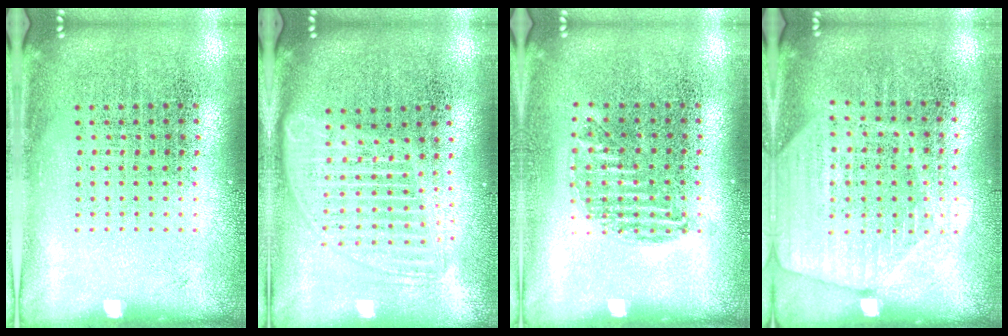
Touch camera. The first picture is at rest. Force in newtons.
{"total": 1.8, "press": 1.5, "slide": 0.9}
{"total": 1.0, "press": 0.8, "slide": 0.5}
{"total": 1.7, "press": 1.5, "slide": 0.7}